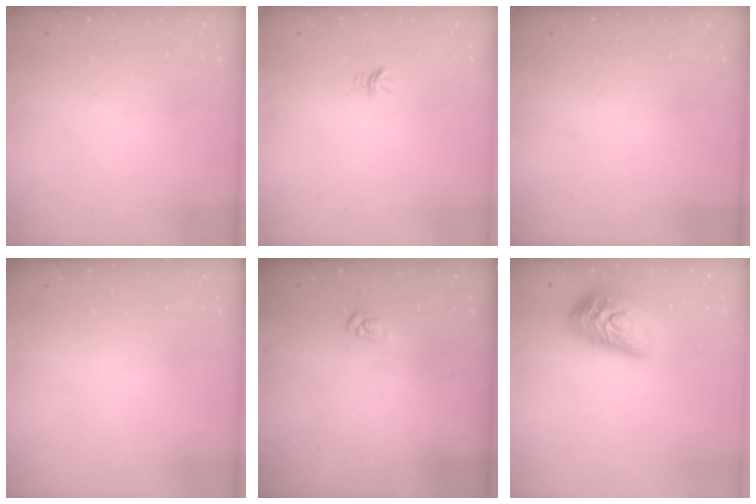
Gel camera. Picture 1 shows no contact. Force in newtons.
{"total": 4.3, "press": 4.3, "slide": 0.4}
{"total": 0.0}
{"total": 0.0}
{"total": 2.6, "press": 2.6, "slide": 0.4}
{"total": 17.1, "press": 17.1, "slide": 1.1}